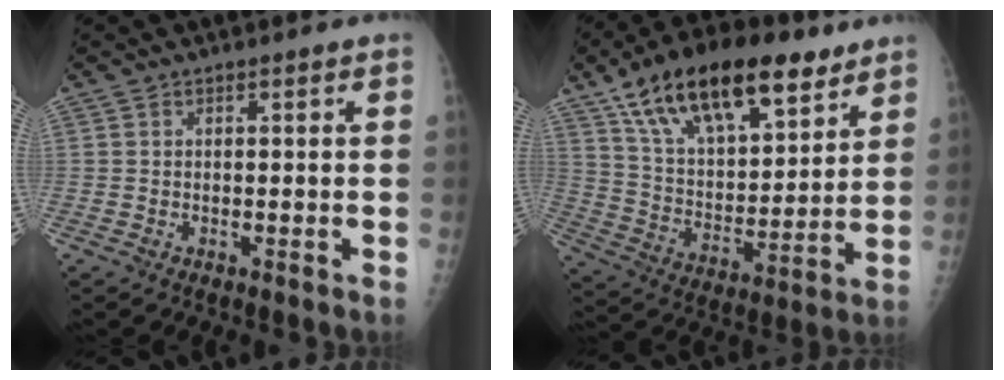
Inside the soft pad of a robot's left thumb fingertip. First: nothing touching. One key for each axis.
{"total": 24.9, "fx": 15.1, "fy": 11.0, "fz": 16.4, "tx": -0.249, "ty": -0.030, "tz": 0.262}